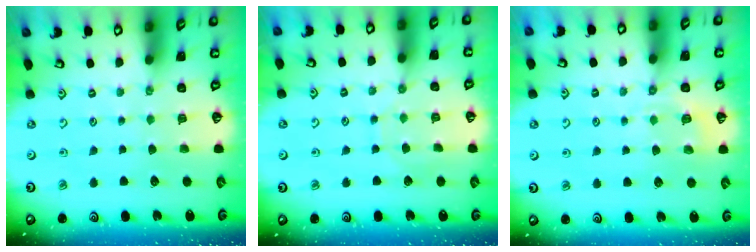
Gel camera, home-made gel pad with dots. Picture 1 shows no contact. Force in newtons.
{"total": 5.4, "press": 5.4, "slide": 0.3}
{"total": 5.5, "press": 5.3, "slide": 1.5}